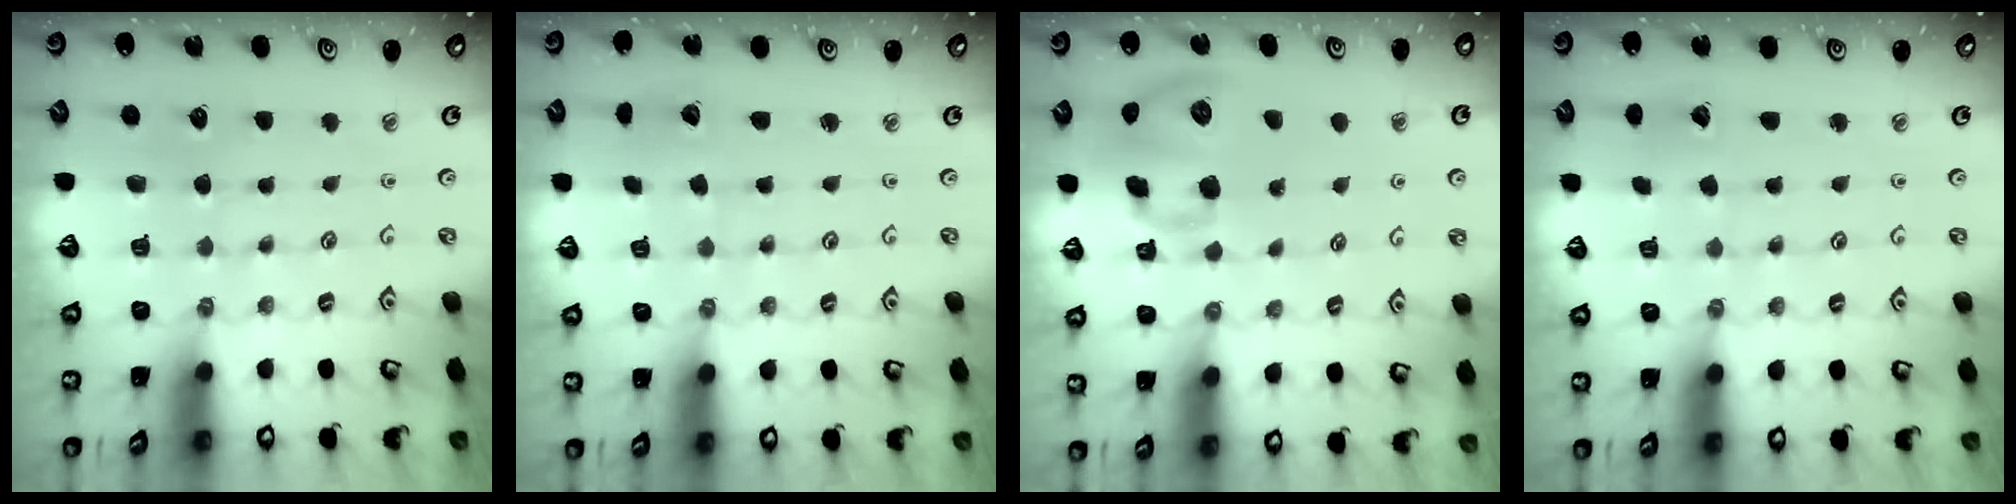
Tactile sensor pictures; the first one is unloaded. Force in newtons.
{"total": 2.4, "press": 2.4, "slide": 0.2}
{"total": 13.6, "press": 13.4, "slide": 2.4}
{"total": 3.2, "press": 3.2, "slide": 0.4}